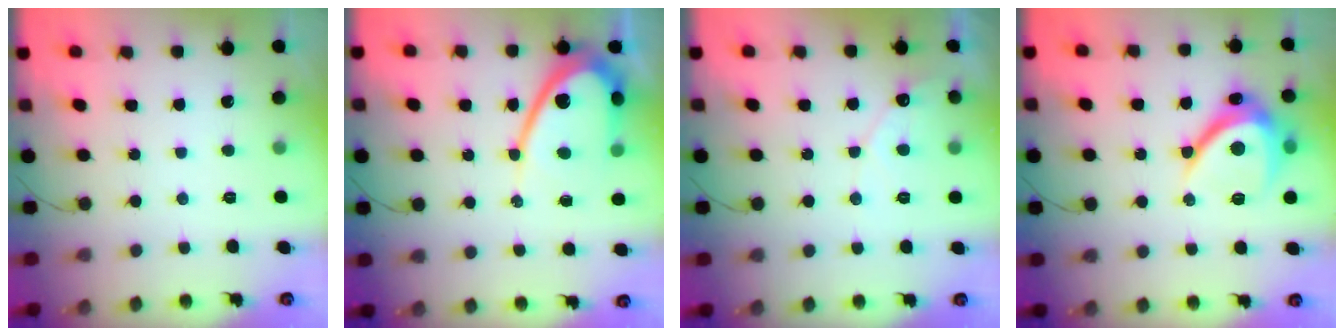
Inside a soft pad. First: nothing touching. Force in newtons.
{"total": 13.2, "press": 13.2, "slide": 1.1}
{"total": 5.5, "press": 5.5, "slide": 0.3}
{"total": 11.5, "press": 11.4, "slide": 0.8}